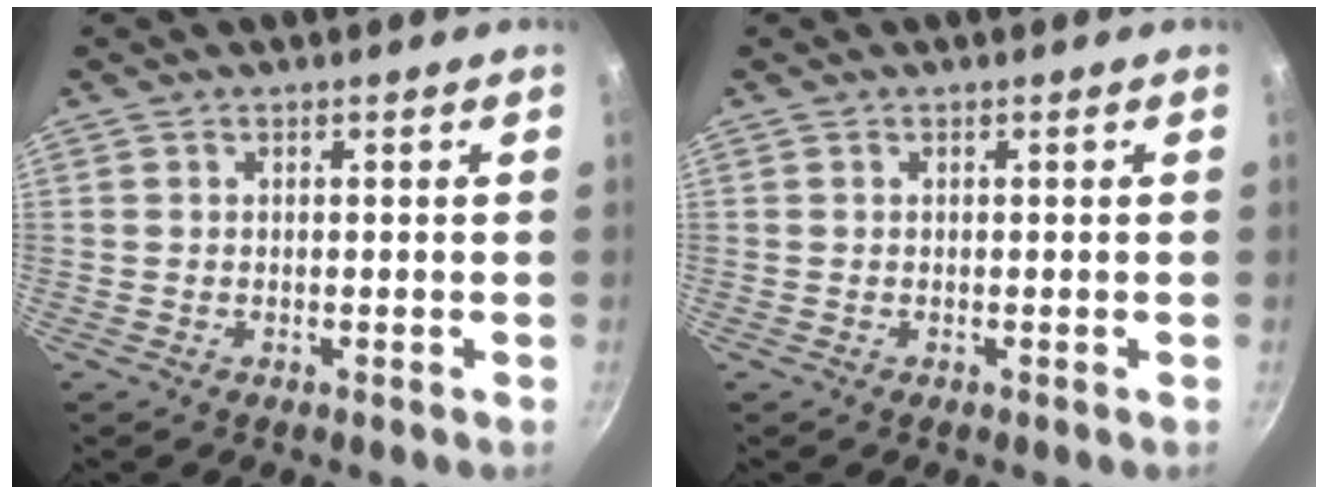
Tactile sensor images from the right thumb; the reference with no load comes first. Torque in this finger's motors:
{"motor_torque": [0.00, 0.00, 0.14, 0.05, 0.05]}